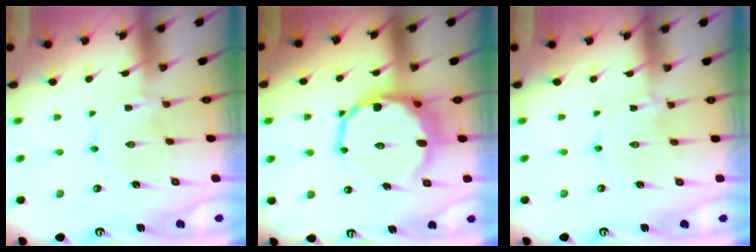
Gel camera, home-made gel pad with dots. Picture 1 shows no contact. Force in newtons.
{"total": 13.0, "press": 12.2, "slide": 4.5}
{"total": 0.9, "press": 0.9, "slide": 0.2}